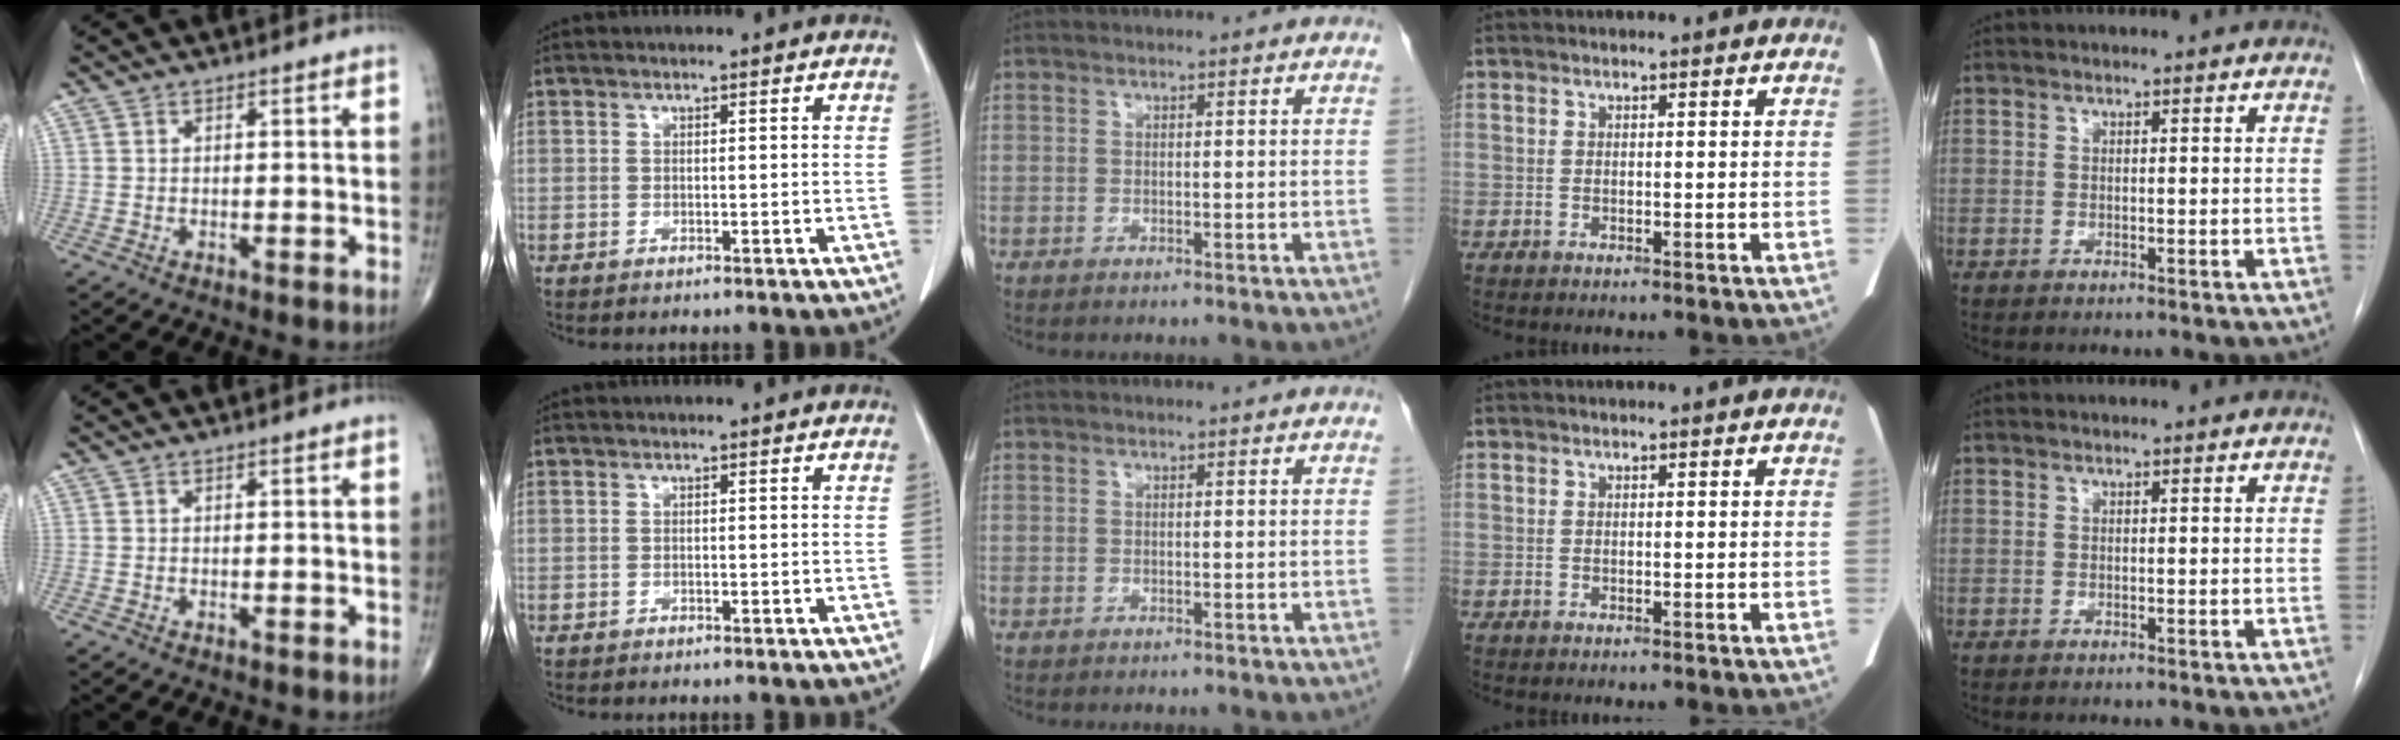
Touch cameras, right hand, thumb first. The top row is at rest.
{}